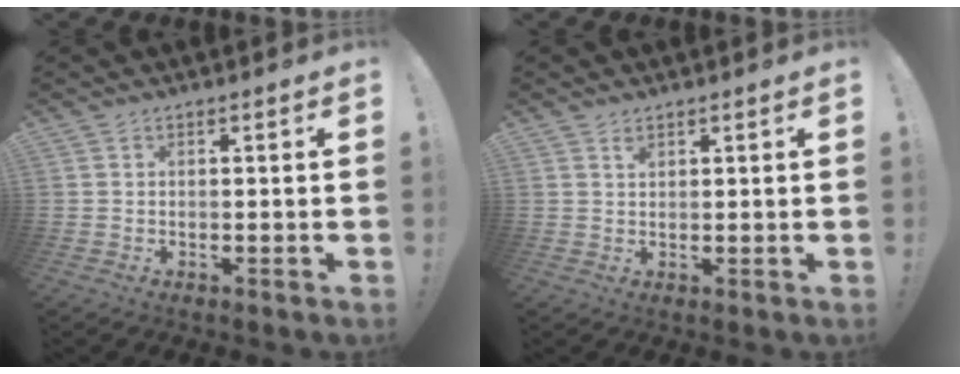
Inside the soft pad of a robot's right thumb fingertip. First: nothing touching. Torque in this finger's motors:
{"motor_torque": [-0.09, -0.02, -0.06, 0.13, 0.09]}